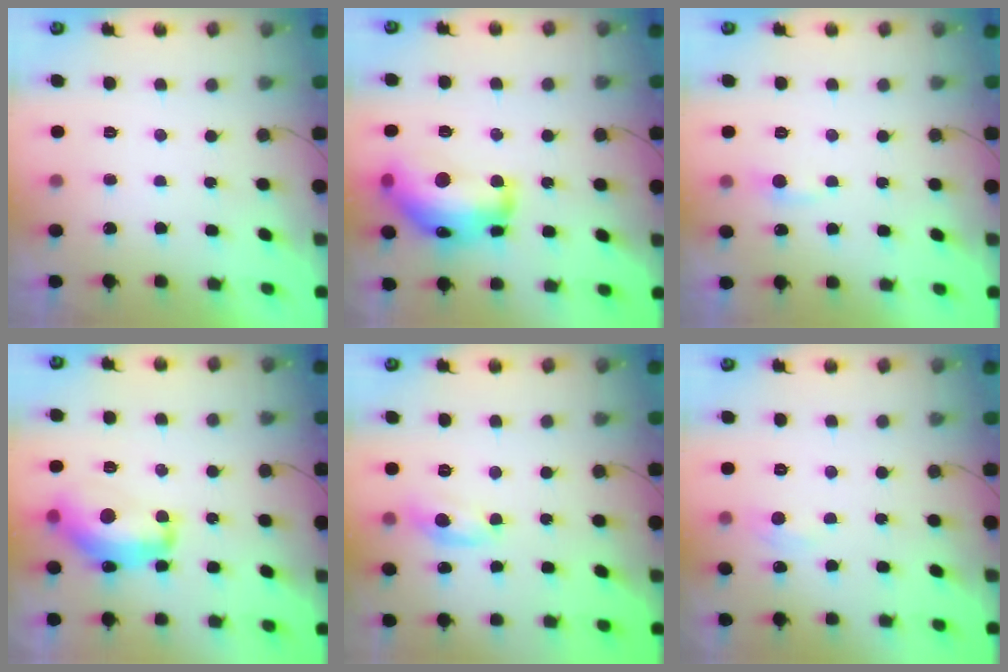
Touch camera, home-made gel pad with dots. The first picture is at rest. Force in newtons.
{"total": 20.4, "press": 20.3, "slide": 1.2}
{"total": 3.8, "press": 3.8, "slide": 0.4}
{"total": 15.1, "press": 15.1, "slide": 0.9}
{"total": 7.5, "press": 7.4, "slide": 0.4}
{"total": 4.6, "press": 4.6, "slide": 0.6}